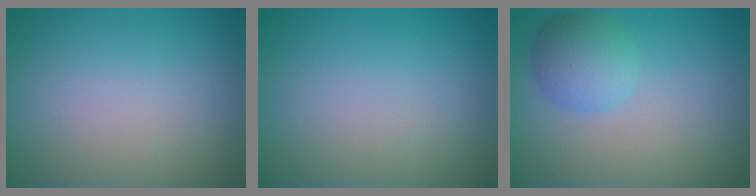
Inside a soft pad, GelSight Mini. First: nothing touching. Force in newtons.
{"total": 0.0}
{"total": 3.5, "press": 3.5, "slide": 0.1}